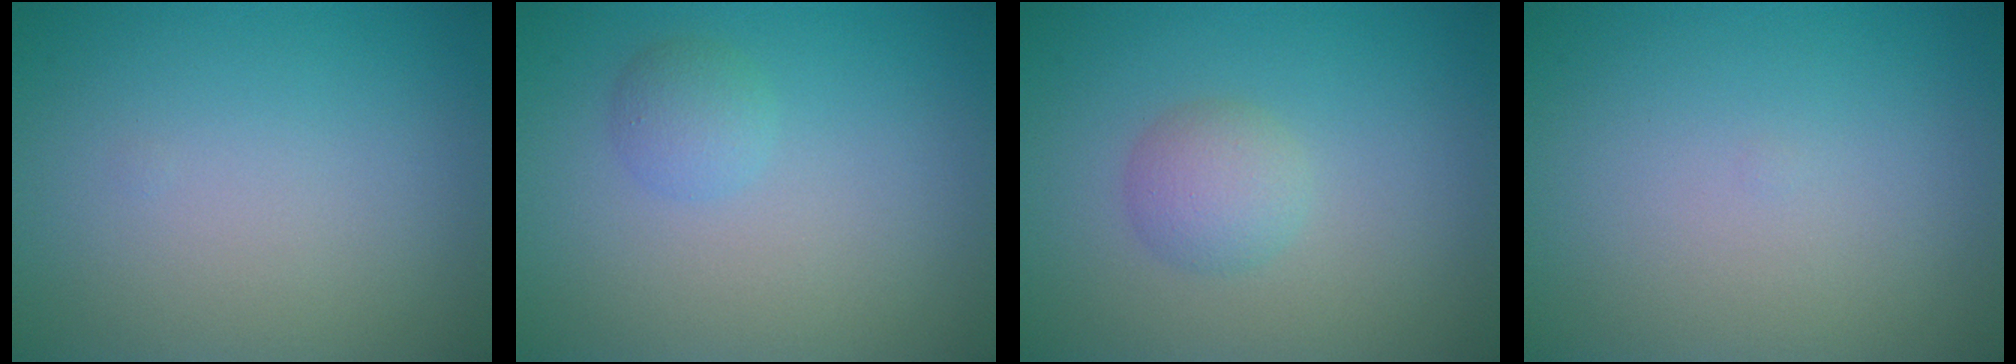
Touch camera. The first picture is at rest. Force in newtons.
{"total": 1.5, "press": 1.5, "slide": 0.1}
{"total": 2.2, "press": 2.2, "slide": 0.1}
{"total": 0.0}